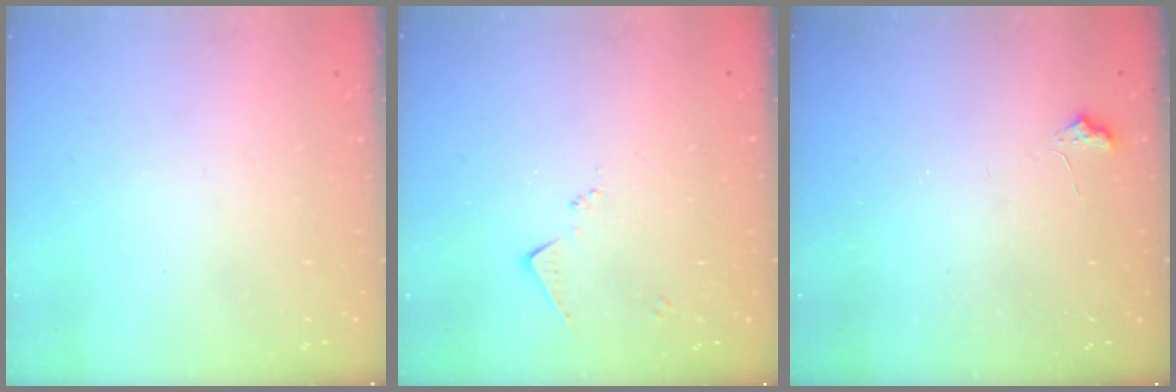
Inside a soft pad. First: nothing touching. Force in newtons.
{"total": 6.5, "press": 6.5, "slide": 0.7}
{"total": 6.0, "press": 5.9, "slide": 0.9}